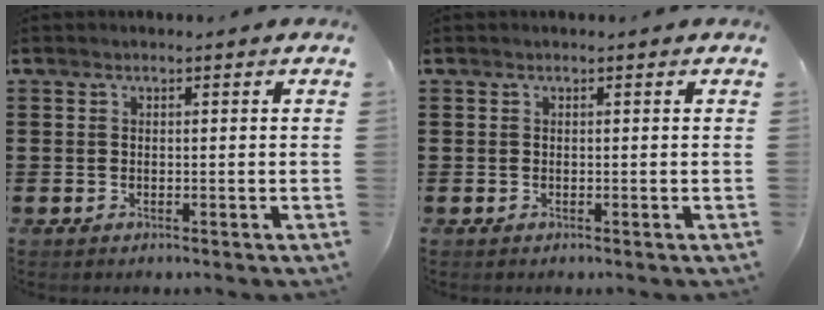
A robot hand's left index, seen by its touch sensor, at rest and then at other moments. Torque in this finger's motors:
{"motor_torque": [0.00, 0.00, 0.00, -0.01]}